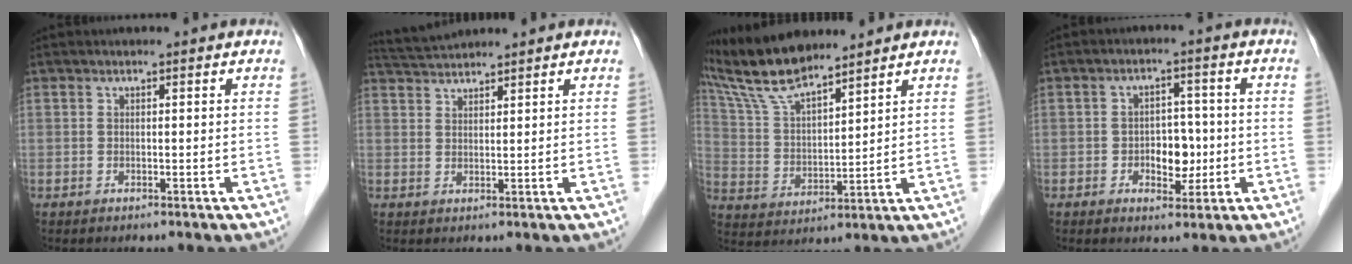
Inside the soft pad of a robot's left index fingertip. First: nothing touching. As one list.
[{"total": 3.6, "force": [3.5, -0.4, 0.1], "torque": [-0.010, 0.019, 0.070]}, {"total": 10.8, "force": [9.7, 1.1, 4.6], "torque": [-0.107, 0.013, 0.192]}, {"total": 5.1, "force": [-1.1, 3.2, 3.8], "torque": [-0.053, 0.011, -0.016]}]